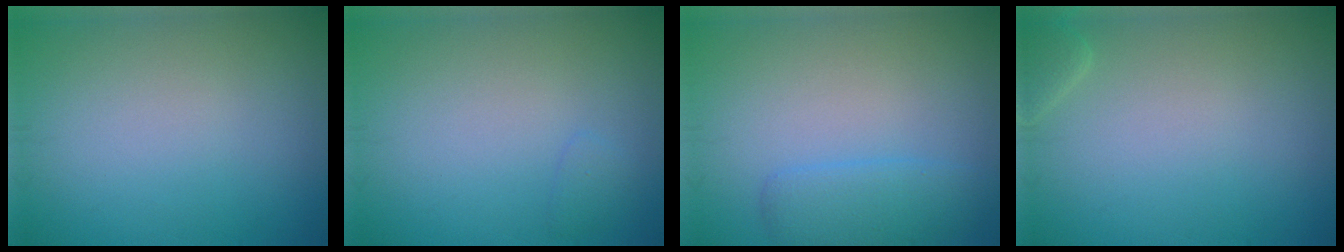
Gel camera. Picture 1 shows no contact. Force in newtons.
{"total": 0.8, "press": 0.8, "slide": 0.0}
{"total": 2.7, "press": 2.7, "slide": 0.1}
{"total": 1.2, "press": 1.2, "slide": 0.2}